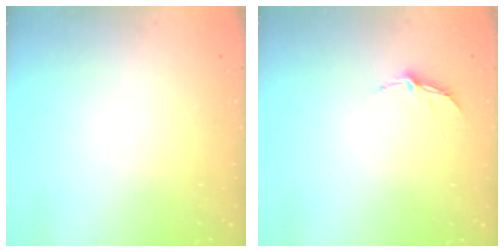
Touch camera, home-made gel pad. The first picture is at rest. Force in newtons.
{"total": 3.8, "press": 3.8, "slide": 0.3}